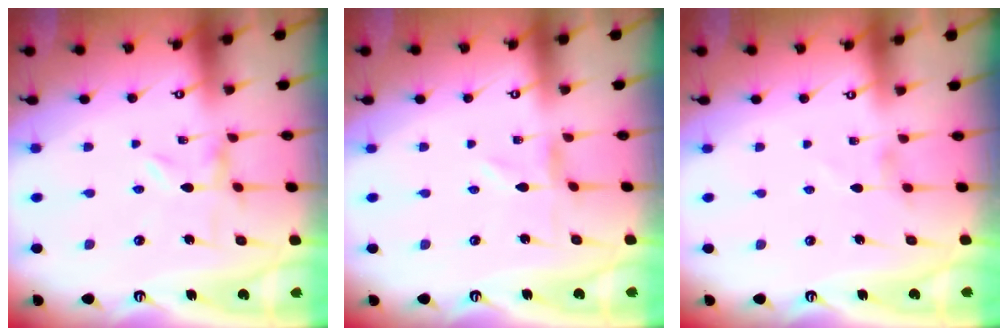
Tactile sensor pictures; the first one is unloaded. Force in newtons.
{"total": 0.8, "press": 0.8, "slide": 0.2}
{"total": 1.9, "press": 1.9, "slide": 0.3}